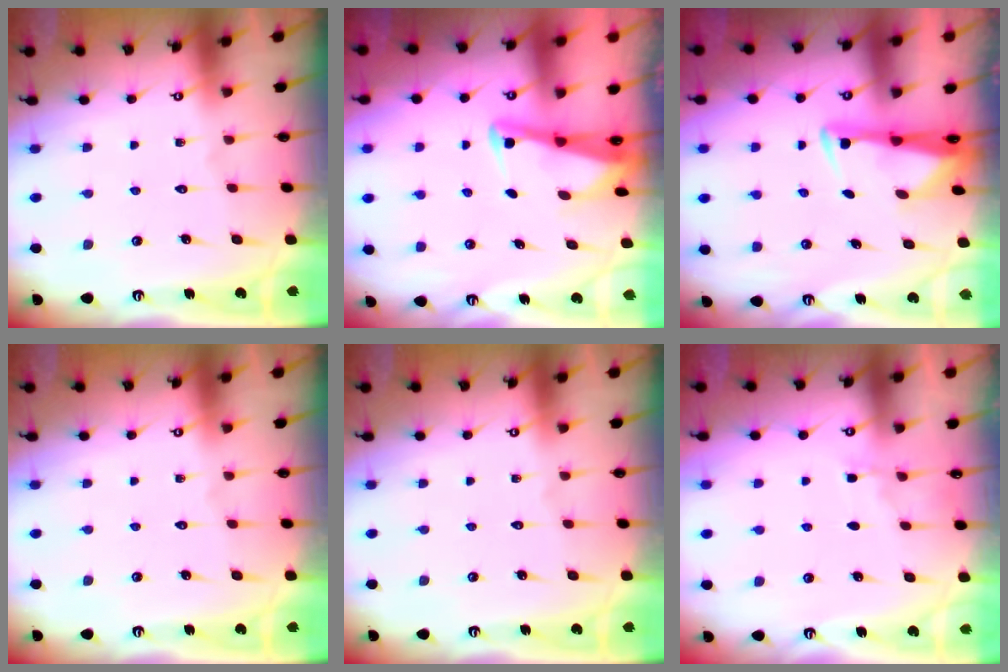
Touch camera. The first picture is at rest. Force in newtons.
{"total": 2.5, "press": 2.5, "slide": 0.2}
{"total": 3.1, "press": 3.0, "slide": 0.9}
{"total": 0.0}
{"total": 0.0}
{"total": 2.8, "press": 2.8, "slide": 0.4}